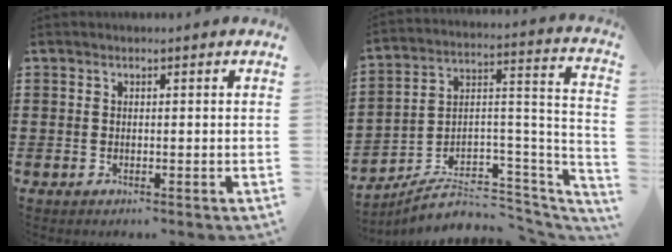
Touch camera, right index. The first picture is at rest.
{"total": 5.7, "force": [-4.5, 2.5, 2.6], "torque": [-0.038, -0.001, -0.082]}